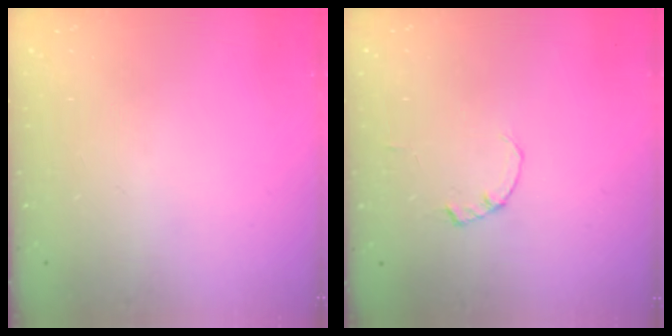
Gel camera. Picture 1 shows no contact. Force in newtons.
{"total": 0.0}